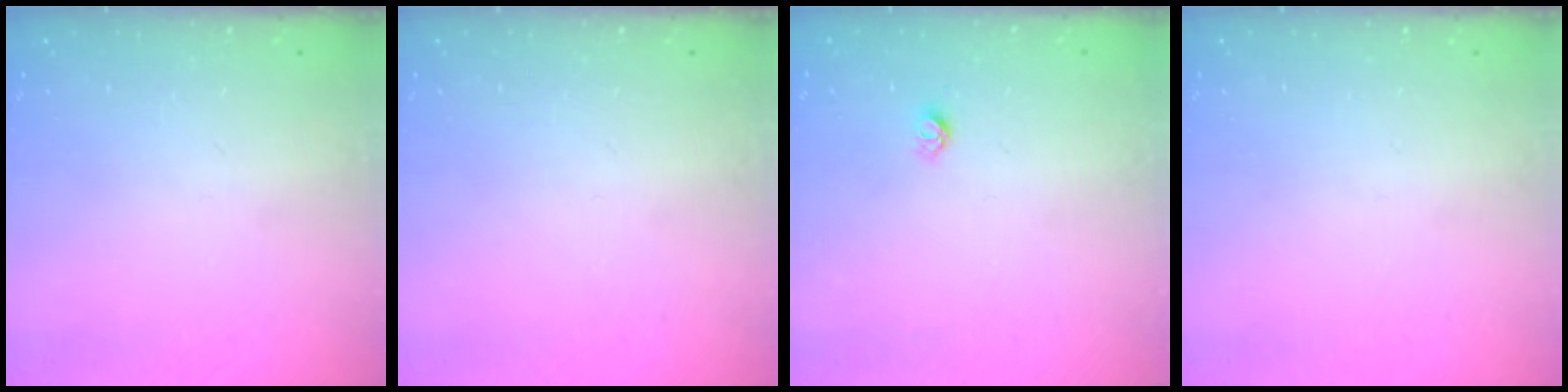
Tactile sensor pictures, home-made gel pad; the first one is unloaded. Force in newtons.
{"total": 0.0}
{"total": 3.8, "press": 3.8, "slide": 0.6}
{"total": 0.0}